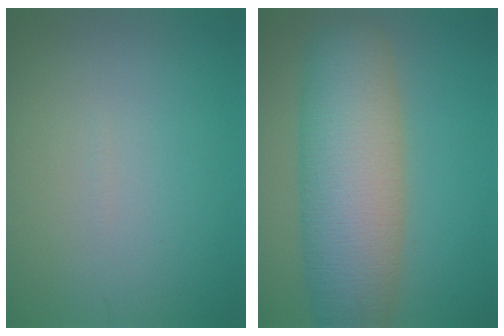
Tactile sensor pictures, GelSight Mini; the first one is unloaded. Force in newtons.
{"total": 10.2, "press": 10.2, "slide": 0.3}